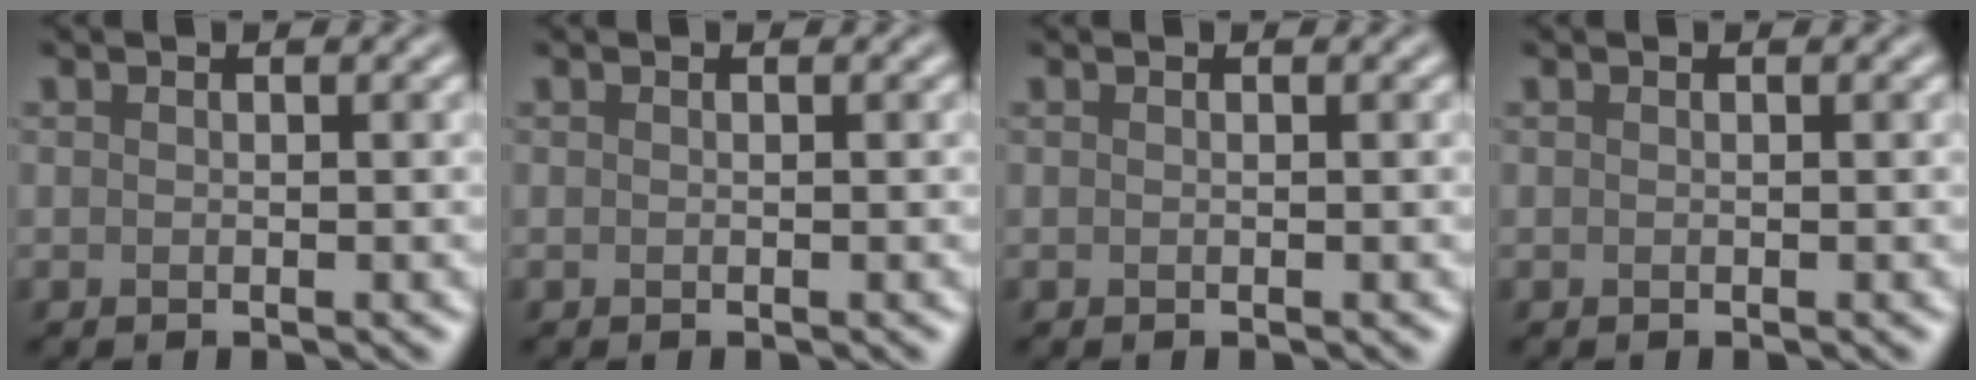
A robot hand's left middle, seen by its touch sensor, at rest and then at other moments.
{"total": 0.0}
{"total": 0.0}
{"total": 0.0}